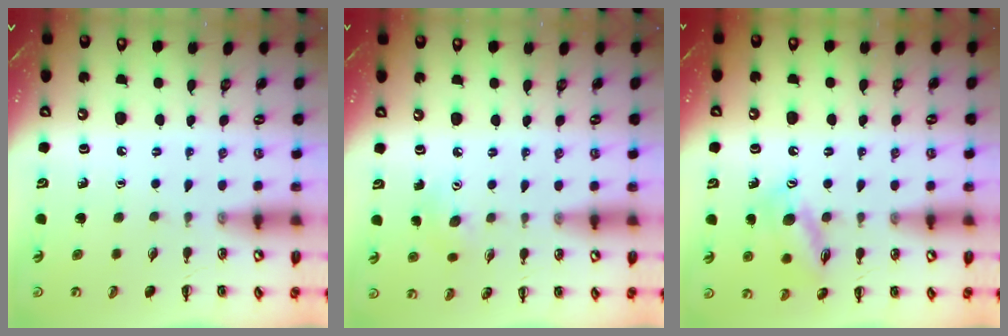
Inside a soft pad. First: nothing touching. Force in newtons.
{"total": 6.0, "press": 5.8, "slide": 1.4}
{"total": 13.3, "press": 13.2, "slide": 1.4}